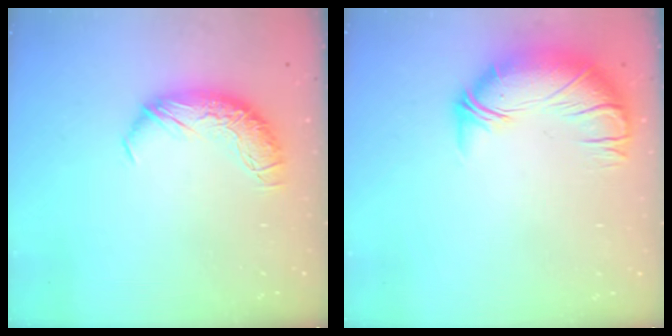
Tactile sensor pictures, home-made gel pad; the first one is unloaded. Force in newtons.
{"total": 2.7, "press": 0.3, "slide": 2.7}